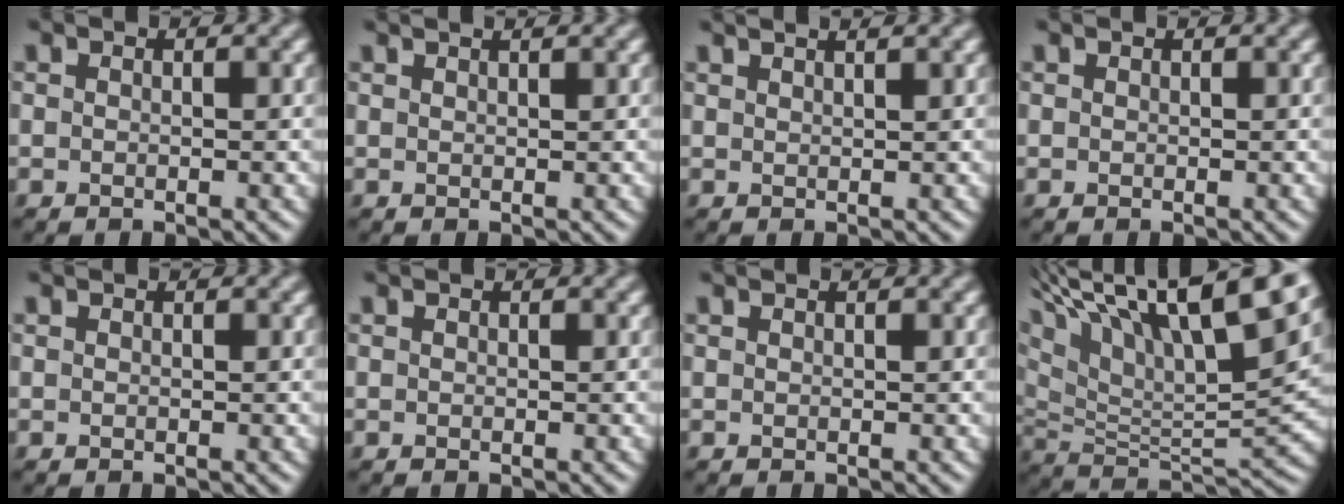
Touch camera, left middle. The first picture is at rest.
{"total": 2.3, "force": [1.8, 0.8, 1.3], "torque": [0.004, 0.013, -0.002]}
{"total": 3.5, "force": [2.6, 1.3, 2.0], "torque": [0.000, 0.026, 0.004]}
{"total": 0.0}
{"total": 0.0}
{"total": 0.0}
{"total": 0.5, "force": [0.5, 0.1, 0.2], "torque": [0.000, 0.001, 0.004]}
{"total": 16.2, "force": [9.6, 5.4, 11.8], "torque": [-0.209, 0.030, 0.147]}